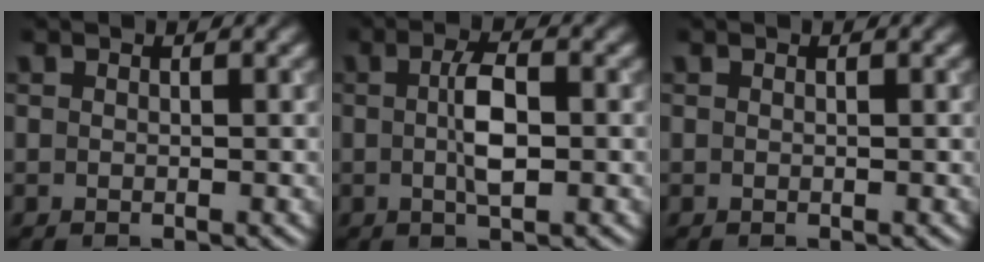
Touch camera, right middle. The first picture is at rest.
{"total": 3.5, "force": [0.0, 1.0, 3.3], "torque": [-0.065, 0.003, -0.001]}
{"total": 0.0}